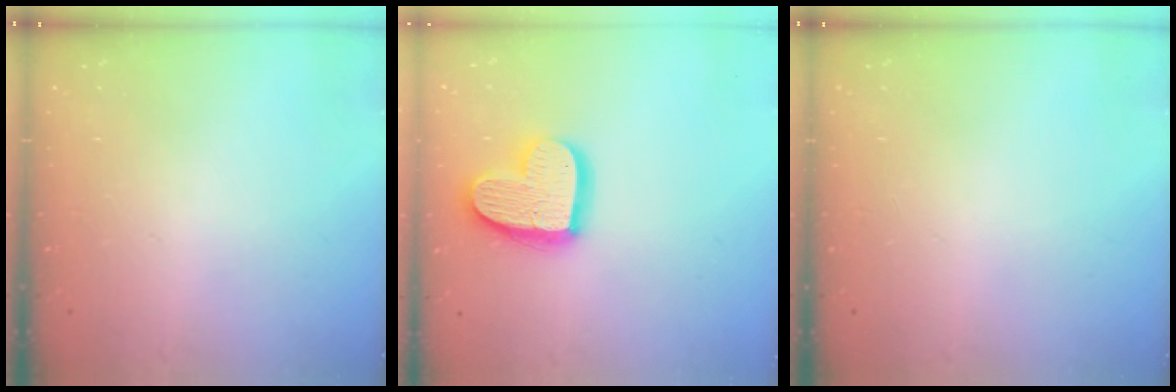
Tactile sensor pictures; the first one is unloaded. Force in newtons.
{"total": 16.2, "press": 16.1, "slide": 1.3}
{"total": 0.0}